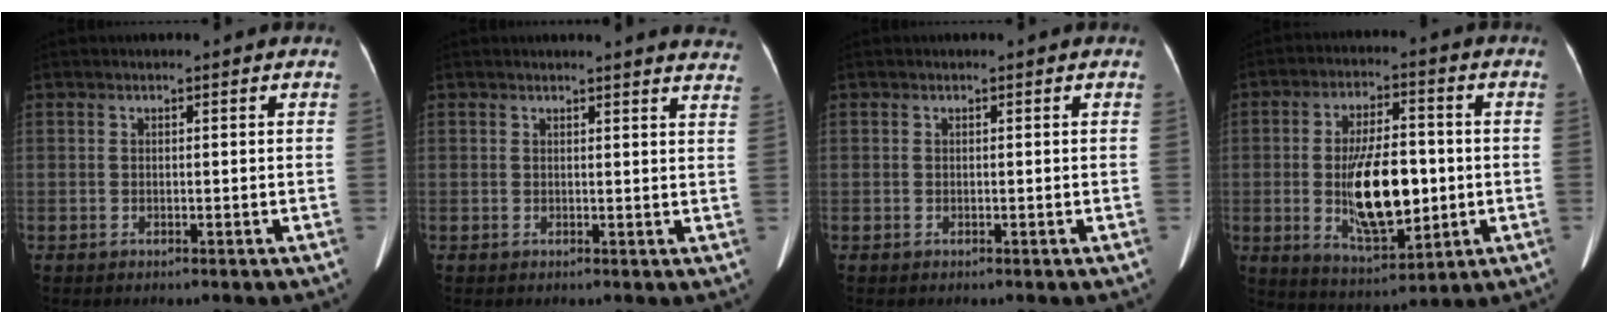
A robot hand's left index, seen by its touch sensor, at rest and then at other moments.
{"total": 10.2, "force": [9.9, 0.6, 2.2], "torque": [-0.002, -0.049, 0.074]}
{"total": 0.0}
{"total": 13.6, "force": [-1.3, 5.2, 12.4], "torque": [-0.231, -0.002, -0.012]}